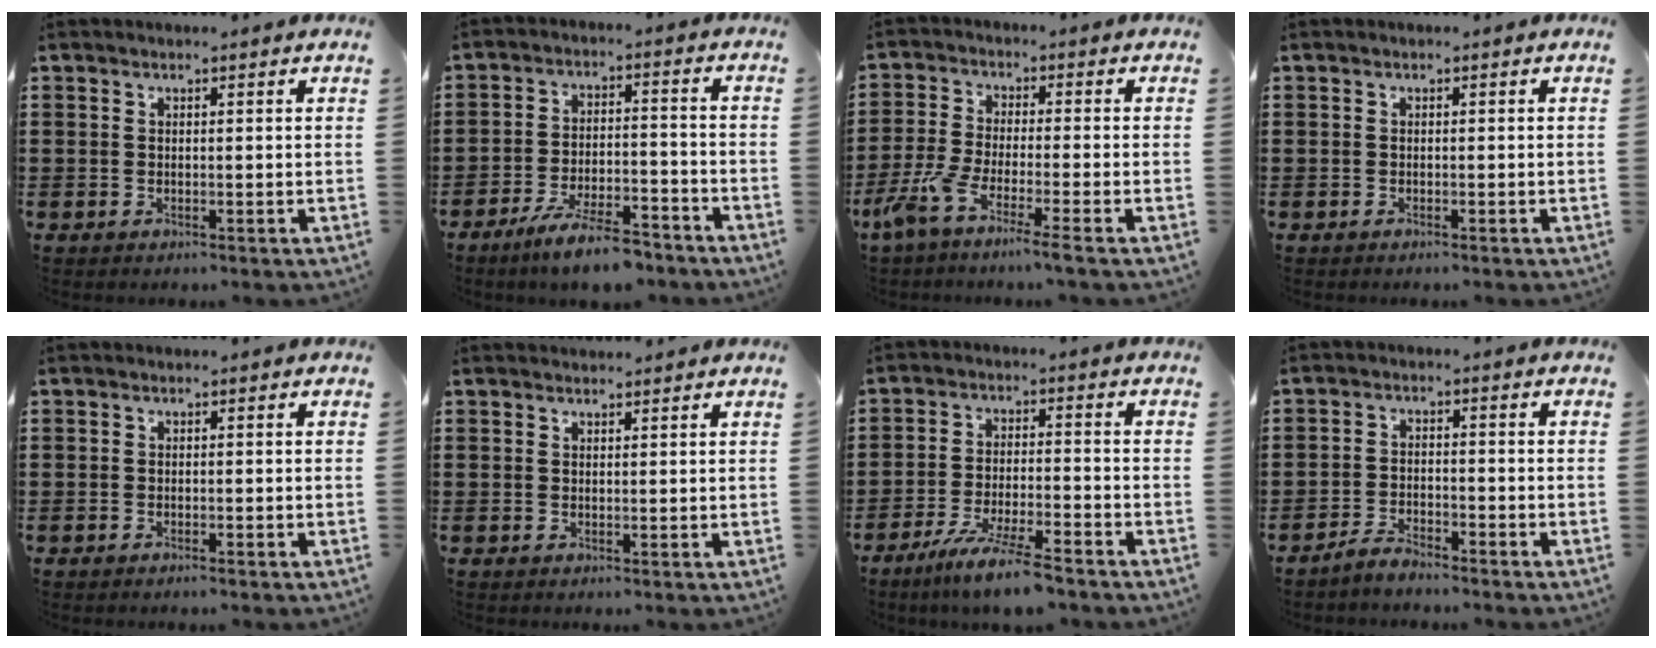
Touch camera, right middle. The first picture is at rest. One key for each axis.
{"total": 7.8, "fx": -6.5, "fy": 1.0, "fz": 4.3, "tx": -0.084, "ty": 0.001, "tz": -0.121}
{"total": 5.8, "fx": -4.5, "fy": -0.5, "fz": 3.7, "tx": -0.096, "ty": -0.022, "tz": -0.092}
{"total": 0.0}
{"total": 0.6, "fx": -0.5, "fy": 0.0, "fz": 0.3, "tx": -0.007, "ty": -0.002, "tz": -0.009}
{"total": 0.9, "fx": 0.8, "fy": 0.2, "fz": -0.1, "tx": 0.007, "ty": -0.003, "tz": 0.015}
{"total": 7.1, "fx": -6.0, "fy": -0.2, "fz": 3.9, "tx": -0.086, "ty": -0.018, "tz": -0.112}
{"total": 3.1, "fx": -3.0, "fy": 0.2, "fz": 0.8, "tx": -0.024, "ty": 0.003, "tz": -0.062}